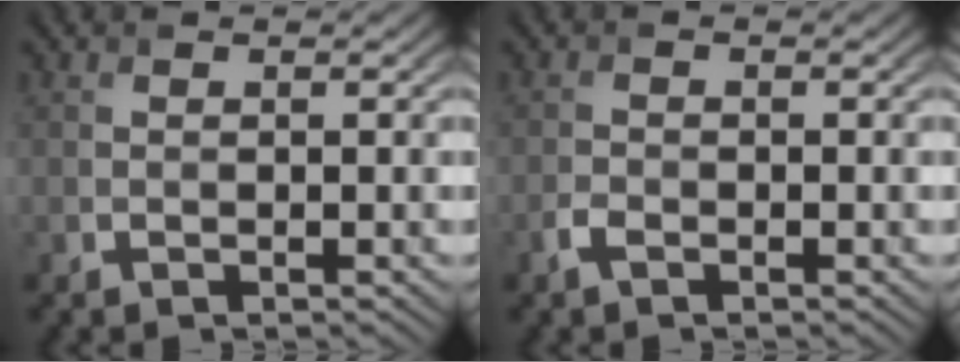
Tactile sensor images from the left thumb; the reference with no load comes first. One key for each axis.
{"total": 1.4, "fx": -1.0, "fy": 0.6, "fz": 0.8, "tx": -0.020, "ty": 0.000, "tz": -0.022}